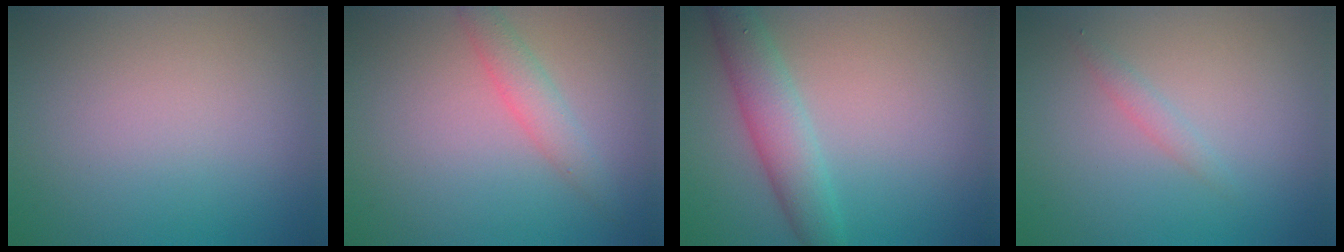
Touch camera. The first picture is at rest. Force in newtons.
{"total": 2.3, "press": 2.3, "slide": 0.1}
{"total": 4.3, "press": 4.3, "slide": 0.1}
{"total": 1.0, "press": 1.0, "slide": 0.1}